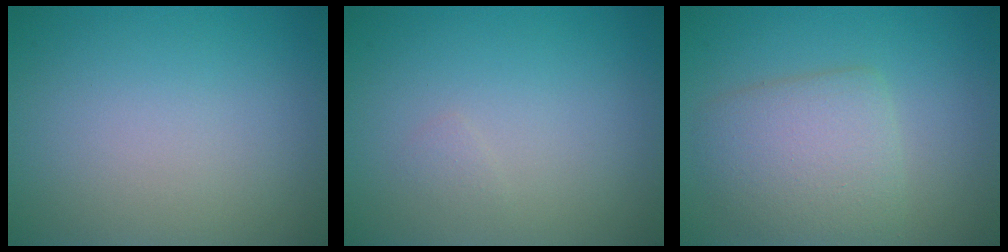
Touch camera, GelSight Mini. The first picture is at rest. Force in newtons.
{"total": 0.6, "press": 0.6, "slide": 0.0}
{"total": 4.3, "press": 4.3, "slide": 0.4}